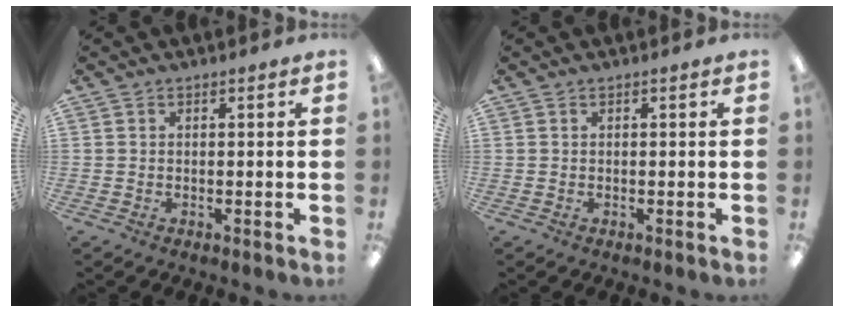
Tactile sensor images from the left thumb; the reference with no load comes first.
{"total": 0.0}